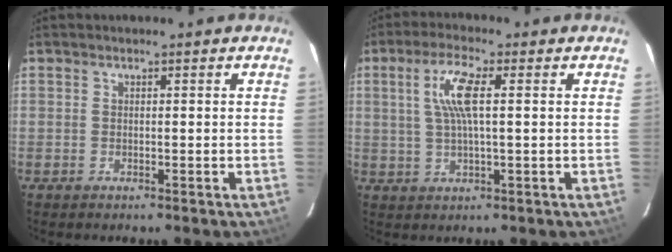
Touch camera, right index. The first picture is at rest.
{"total": 7.1, "force": [1.6, 1.3, 6.8], "torque": [-0.134, 0.007, 0.032]}